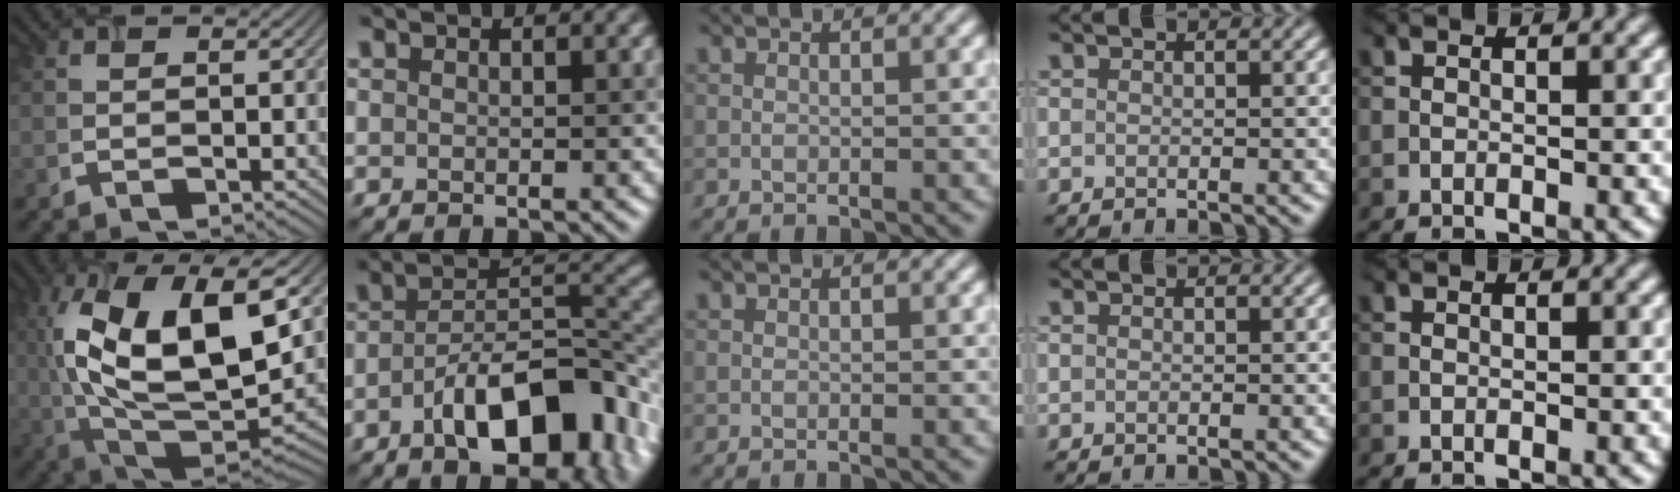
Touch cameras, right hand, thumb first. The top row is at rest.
{"thumb": {"total": 16.6, "force": [2.9, 7.9, 14.3], "torque": [-0.284, -0.003, 0.057]}, "index": {"total": 10.7, "force": [-4.9, 4.3, 8.5], "torque": [-0.128, 0.013, -0.088]}}